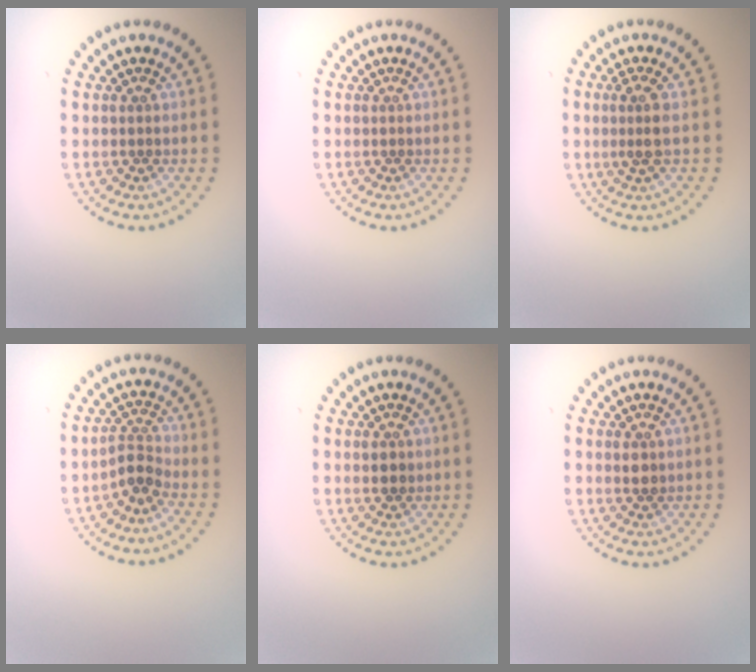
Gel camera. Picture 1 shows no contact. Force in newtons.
{"total": 0.0}
{"total": 2.1, "press": 1.7, "slide": 1.2}
{"total": 2.0, "press": 1.4, "slide": 1.4}
{"total": 1.3, "press": 1.2, "slide": 0.3}
{"total": 1.2, "press": 1.1, "slide": 0.4}